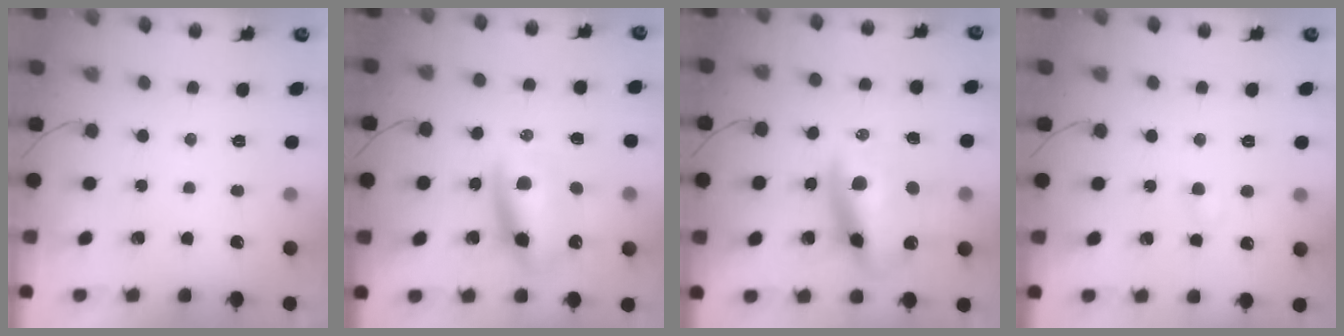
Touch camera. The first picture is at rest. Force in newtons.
{"total": 11.4, "press": 11.0, "slide": 2.9}
{"total": 14.1, "press": 13.7, "slide": 3.4}
{"total": 3.0, "press": 2.9, "slide": 0.8}